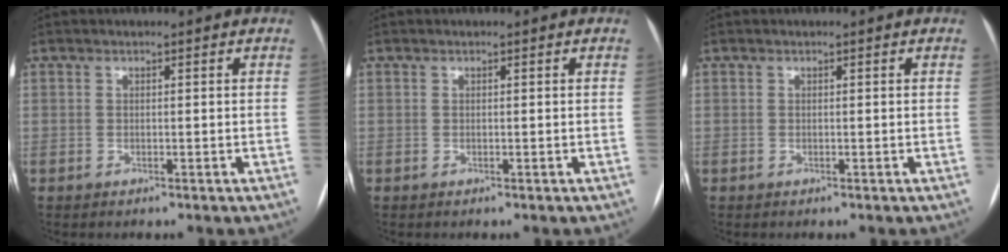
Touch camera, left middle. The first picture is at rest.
{"total": 0.0}
{"total": 0.0}